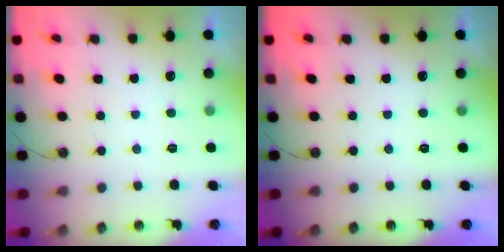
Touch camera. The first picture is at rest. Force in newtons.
{"total": 0.0}